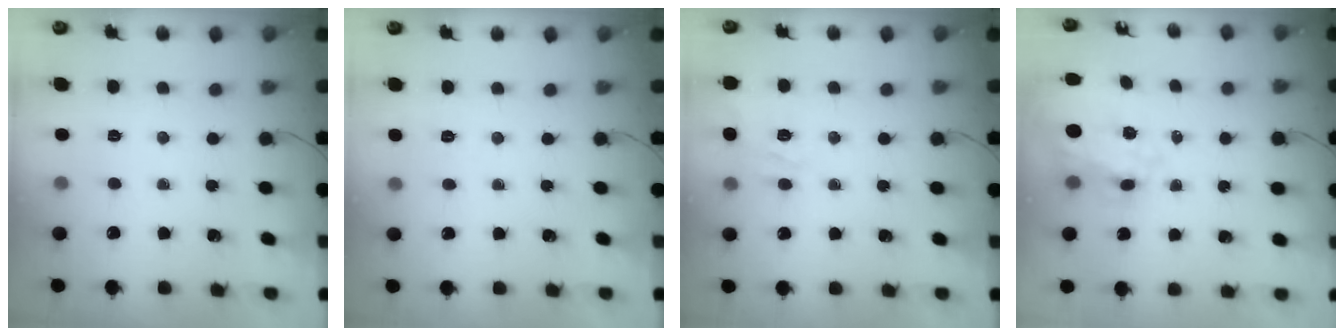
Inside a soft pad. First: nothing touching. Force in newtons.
{"total": 2.0, "press": 0.8, "slide": 1.9}
{"total": 6.5, "press": 6.3, "slide": 1.4}
{"total": 10.8, "press": 10.5, "slide": 2.7}